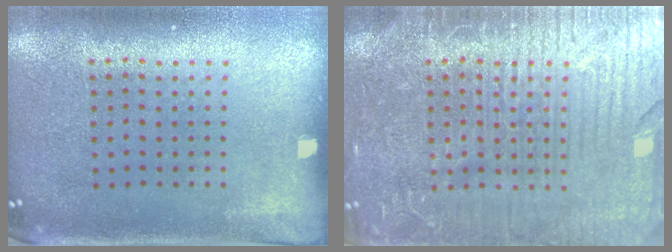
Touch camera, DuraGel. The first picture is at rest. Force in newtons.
{"total": 5.4, "press": 5.3, "slide": 0.7}